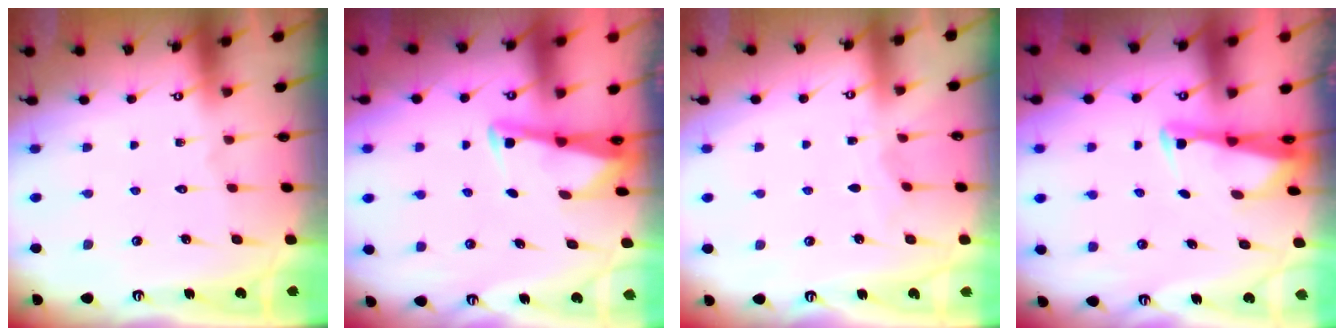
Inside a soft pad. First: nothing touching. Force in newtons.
{"total": 2.7, "press": 2.7, "slide": 0.2}
{"total": 3.2, "press": 3.2, "slide": 0.4}
{"total": 2.8, "press": 2.7, "slide": 0.6}